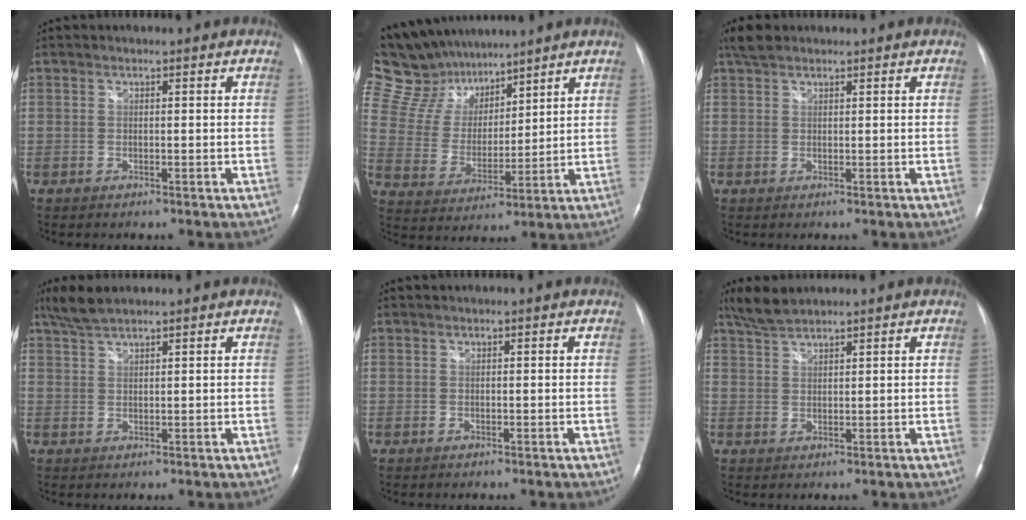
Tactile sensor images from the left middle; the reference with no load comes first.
{"total": 15.1, "force": [13.1, 6.2, 4.2], "torque": [-0.089, 0.032, 0.250]}
{"total": 2.6, "force": [2.1, 1.1, 1.1], "torque": [-0.025, 0.016, 0.040]}
{"total": 3.8, "force": [3.3, 0.3, 1.9], "torque": [-0.048, 0.011, 0.070]}
{"total": 0.0}
{"total": 3.7, "force": [3.5, 0.2, 1.3], "torque": [-0.036, 0.011, 0.074]}